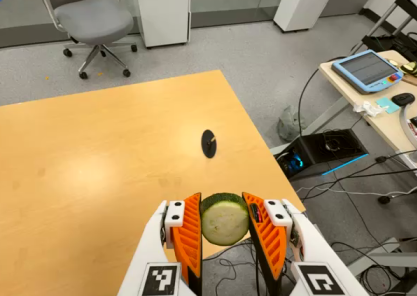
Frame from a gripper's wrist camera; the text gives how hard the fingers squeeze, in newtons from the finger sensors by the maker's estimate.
{"total": 11.2, "left": 10.0, "right": 12.4}